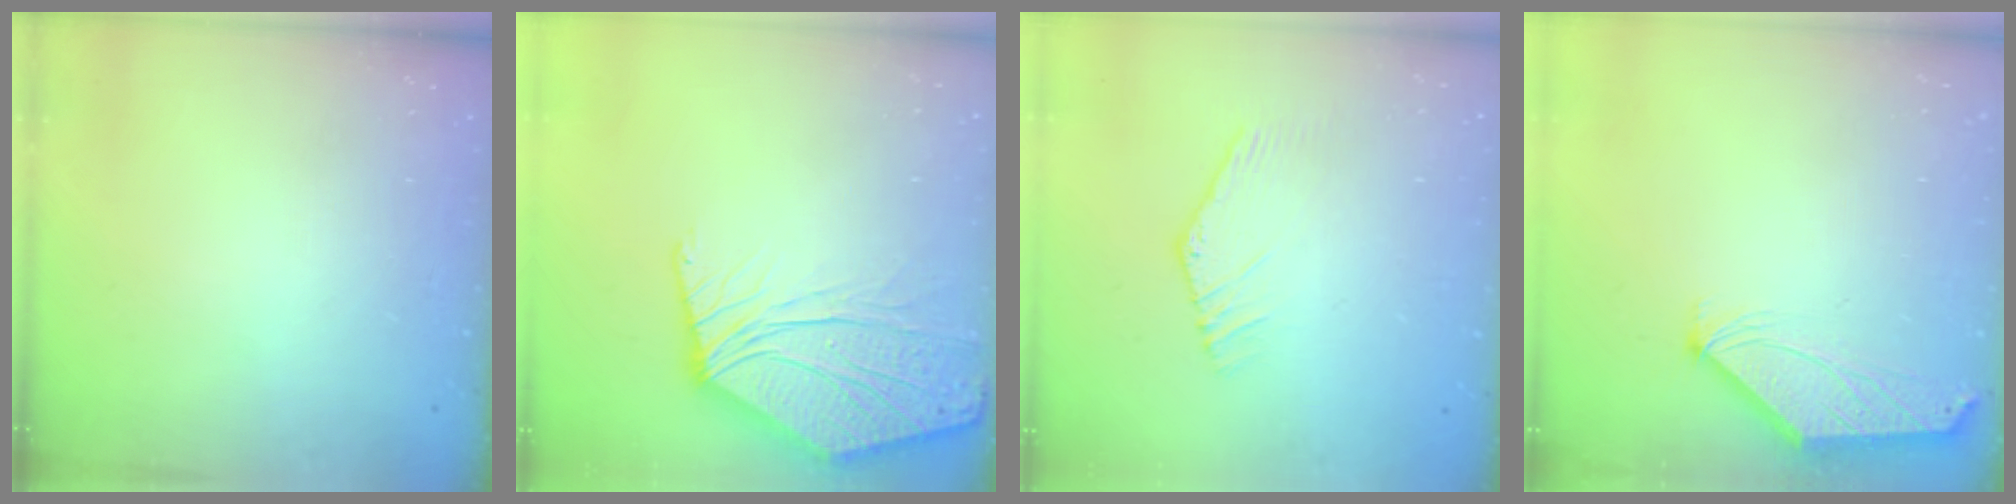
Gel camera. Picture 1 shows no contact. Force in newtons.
{"total": 10.7, "press": 10.6, "slide": 1.8}
{"total": 3.5, "press": 3.5, "slide": 0.1}
{"total": 1.0, "press": 1.0, "slide": 0.3}